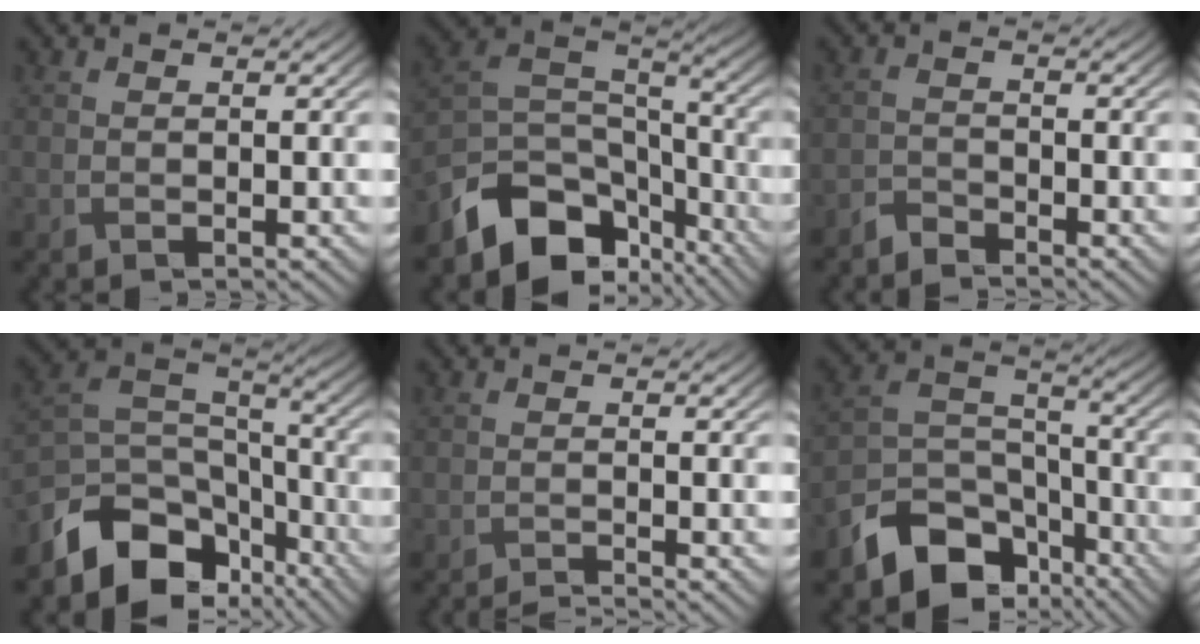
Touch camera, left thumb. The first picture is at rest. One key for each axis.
{"total": 12.3, "fx": -8.1, "fy": 7.1, "fz": 6.0, "tx": -0.127, "ty": -0.020, "tz": -0.144}
{"total": 2.4, "fx": -2.3, "fy": 0.6, "fz": 0.4, "tx": -0.010, "ty": -0.001, "tz": -0.054}
{"total": 12.2, "fx": -7.6, "fy": 7.5, "fz": 5.8, "tx": -0.135, "ty": -0.025, "tz": -0.129}
{"total": 2.2, "fx": -2.0, "fy": 0.0, "fz": 0.8, "tx": -0.007, "ty": 0.001, "tz": -0.044}
{"total": 11.6, "fx": -7.7, "fy": 6.8, "fz": 5.2, "tx": -0.099, "ty": -0.018, "tz": -0.147}